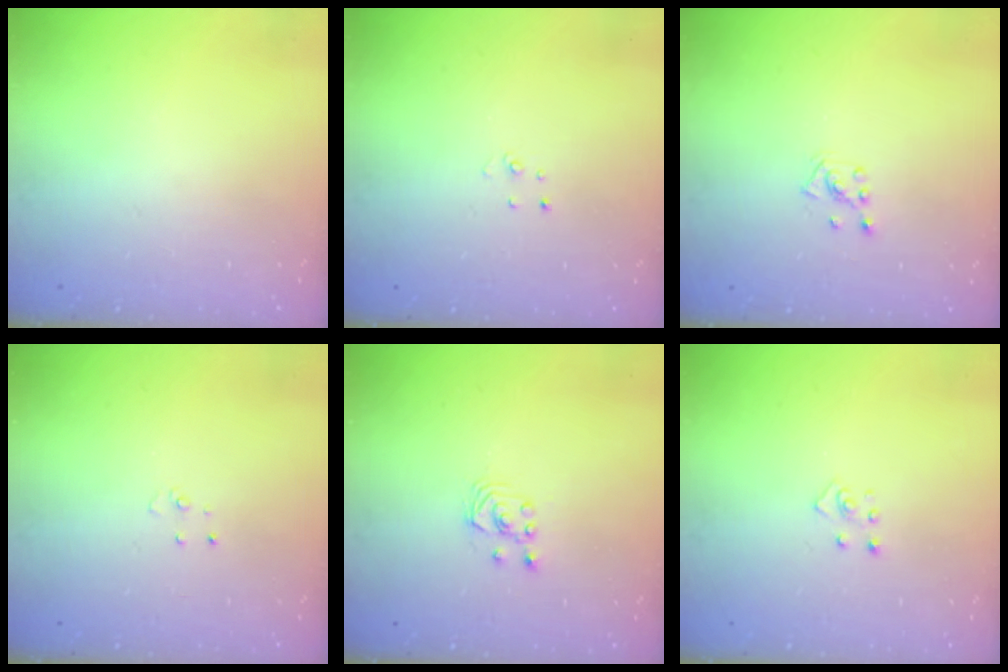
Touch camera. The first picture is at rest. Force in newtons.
{"total": 2.7, "press": 2.7, "slide": 0.3}
{"total": 2.8, "press": 2.8, "slide": 0.2}
{"total": 2.7, "press": 2.7, "slide": 0.2}
{"total": 1.8, "press": 1.8, "slide": 0.2}
{"total": 2.8, "press": 2.8, "slide": 0.3}